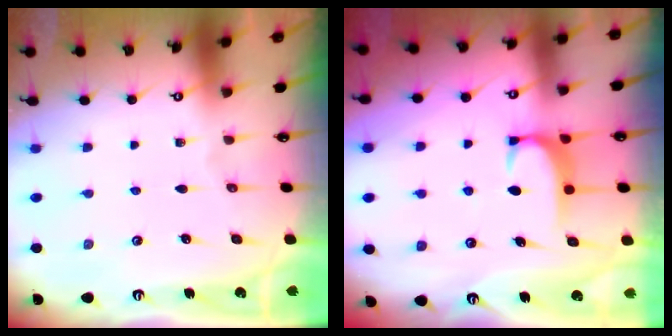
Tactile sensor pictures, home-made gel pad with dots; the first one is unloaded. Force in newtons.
{"total": 1.6, "press": 1.6, "slide": 0.5}